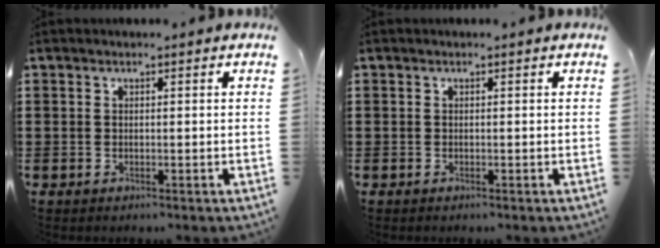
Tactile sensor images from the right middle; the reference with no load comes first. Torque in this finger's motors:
{"motor_torque": [0.04, -0.04, -0.01, 0.02]}